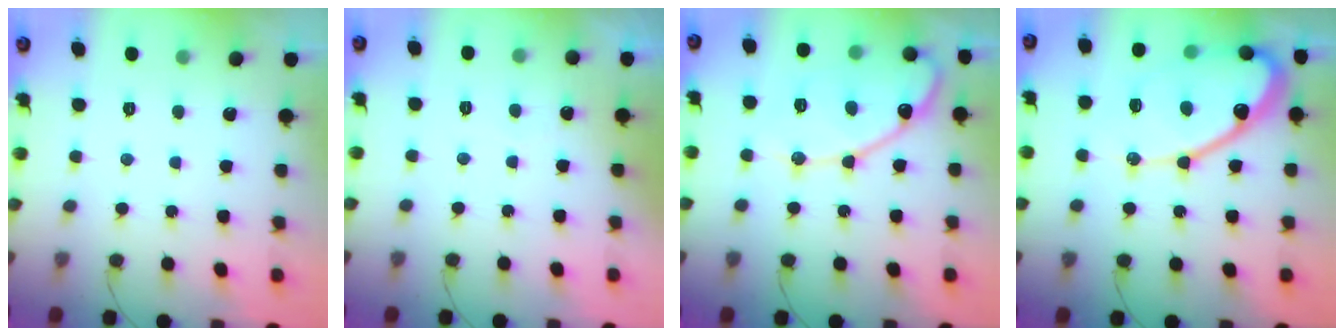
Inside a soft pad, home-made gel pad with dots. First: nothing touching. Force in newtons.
{"total": 1.7, "press": 1.6, "slide": 0.0}
{"total": 15.2, "press": 15.1, "slide": 1.3}
{"total": 16.9, "press": 16.8, "slide": 1.5}